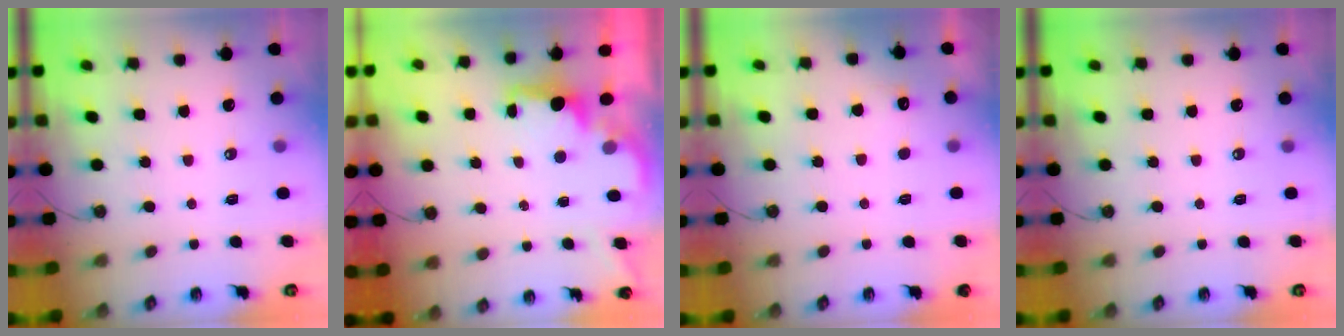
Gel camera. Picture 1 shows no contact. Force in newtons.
{"total": 1.6, "press": 1.5, "slide": 0.6}
{"total": 5.3, "press": 5.1, "slide": 1.3}
{"total": 0.0}